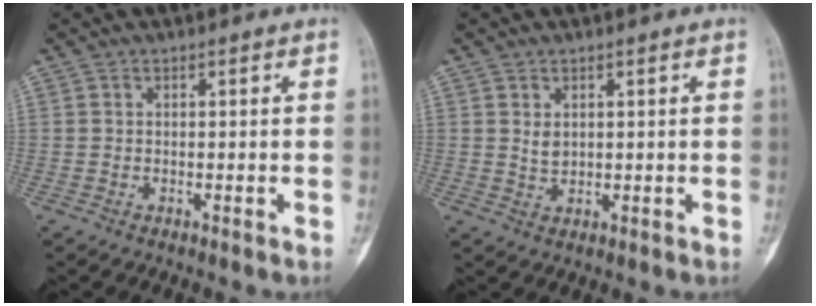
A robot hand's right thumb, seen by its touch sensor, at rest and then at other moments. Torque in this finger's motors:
{"motor_torque": [0.37, 0.48, -0.11, -0.46, 0.05]}